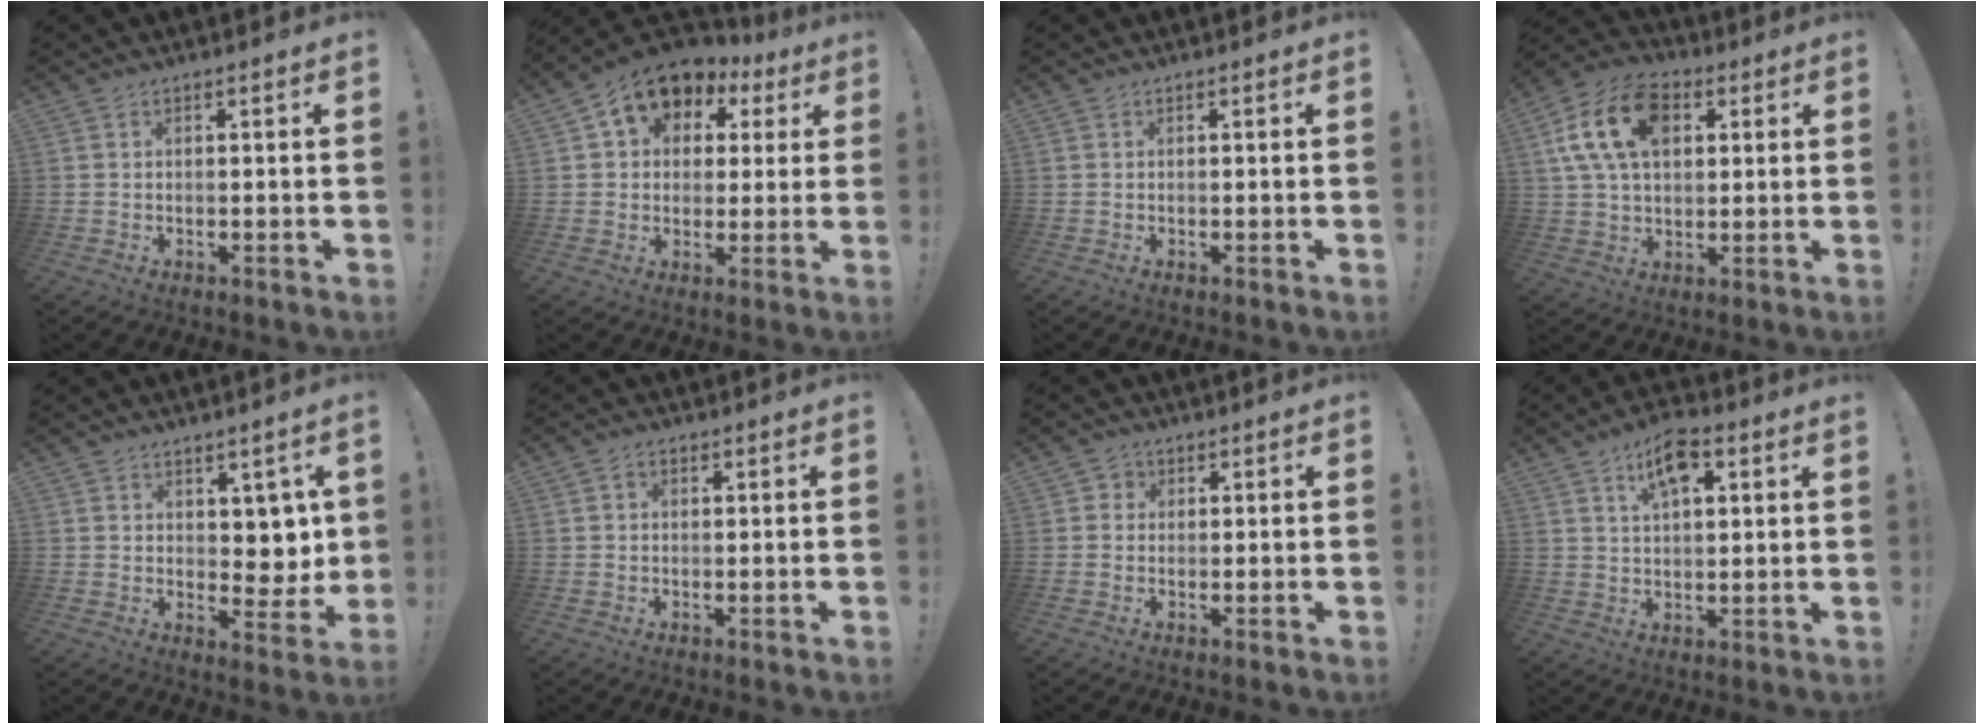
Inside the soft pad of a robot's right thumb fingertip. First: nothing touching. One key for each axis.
{"total": 11.0, "fx": 5.8, "fy": 8.0, "fz": 4.9, "tx": -0.075, "ty": -0.032, "tz": 0.109}
{"total": 0.0}
{"total": 17.4, "fx": 5.6, "fy": 11.6, "fz": 11.7, "tx": -0.213, "ty": -0.005, "tz": 0.101}
{"total": 6.4, "fx": 3.4, "fy": 4.7, "fz": 2.7, "tx": -0.027, "ty": -0.031, "tz": 0.068}
{"total": 1.5, "fx": 0.4, "fy": 1.2, "fz": 0.8, "tx": -0.007, "ty": 0.001, "tz": 0.006}
{"total": 2.0, "fx": 0.2, "fy": 2.0, "fz": 0.4, "tx": -0.007, "ty": 0.004, "tz": 0.004}
{"total": 8.6, "fx": 4.2, "fy": 4.2, "fz": 6.2, "tx": -0.094, "ty": -0.005, "tz": 0.072}